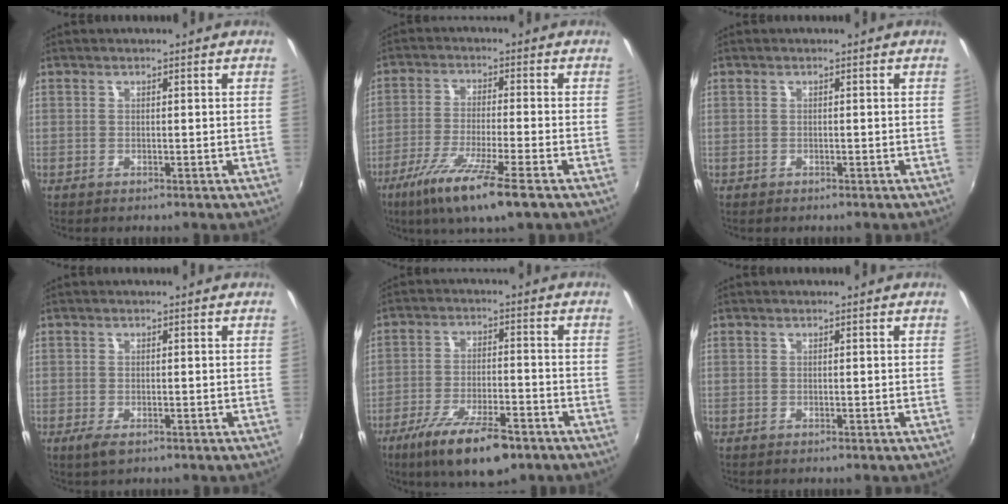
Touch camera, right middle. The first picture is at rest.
{"total": 11.9, "force": [-7.1, 1.0, 9.5], "torque": [-0.201, -0.032, -0.130]}
{"total": 0.6, "force": [-0.4, 0.4, 0.1], "torque": [-0.001, -0.001, -0.006]}
{"total": 2.6, "force": [-1.4, 1.0, 1.9], "torque": [-0.037, -0.008, -0.021]}
{"total": 13.6, "force": [-9.0, 4.0, 9.4], "torque": [-0.191, -0.027, -0.151]}
{"total": 0.0}